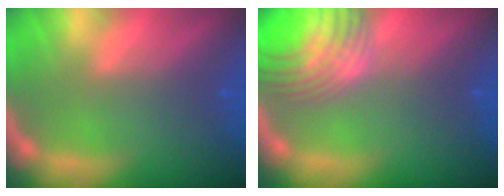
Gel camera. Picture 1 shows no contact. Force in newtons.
{"total": 9.5}